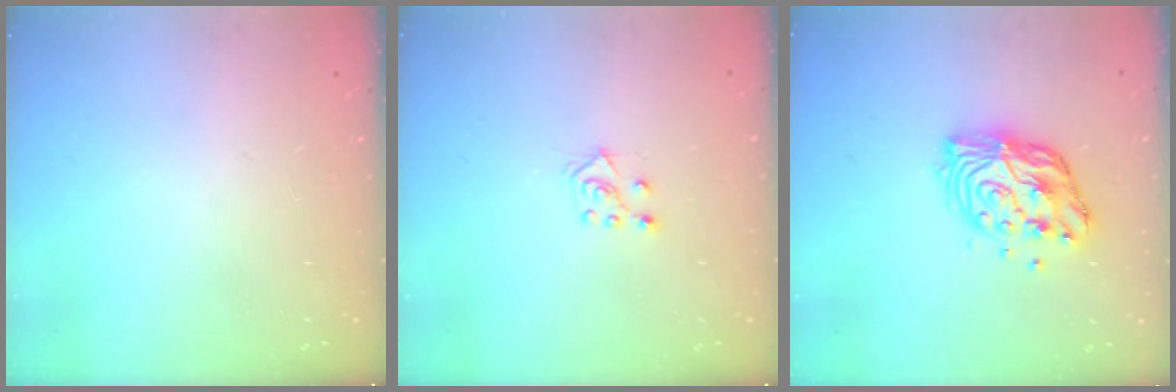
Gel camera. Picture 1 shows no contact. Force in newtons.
{"total": 5.4, "press": 5.3, "slide": 0.6}
{"total": 12.0, "press": 11.9, "slide": 1.2}